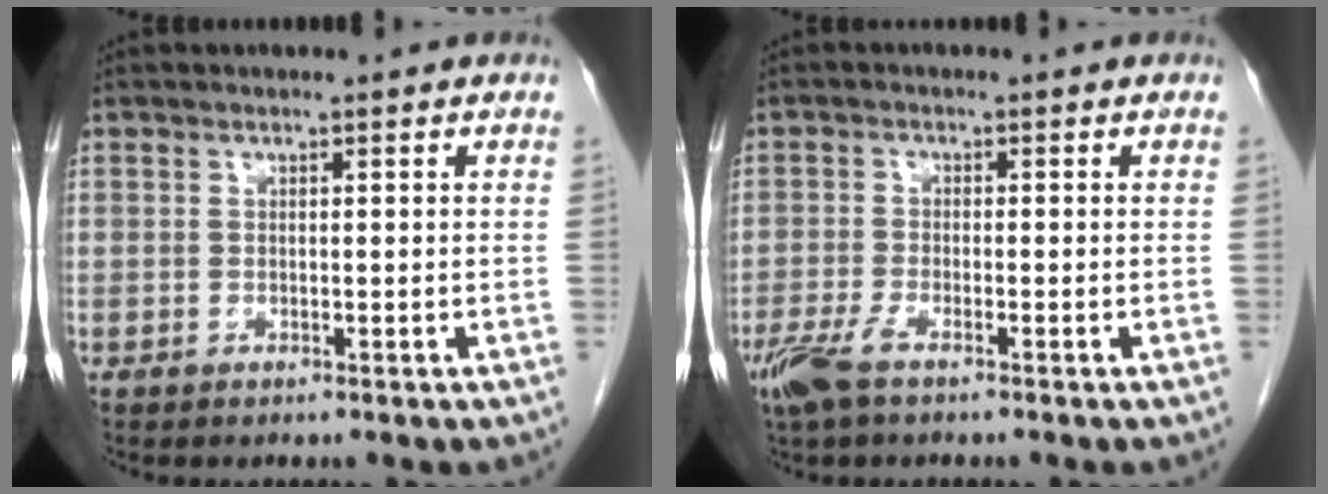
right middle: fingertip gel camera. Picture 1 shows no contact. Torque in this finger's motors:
{"motor_torque": [0.49, -0.33, 0.21, 0.06]}